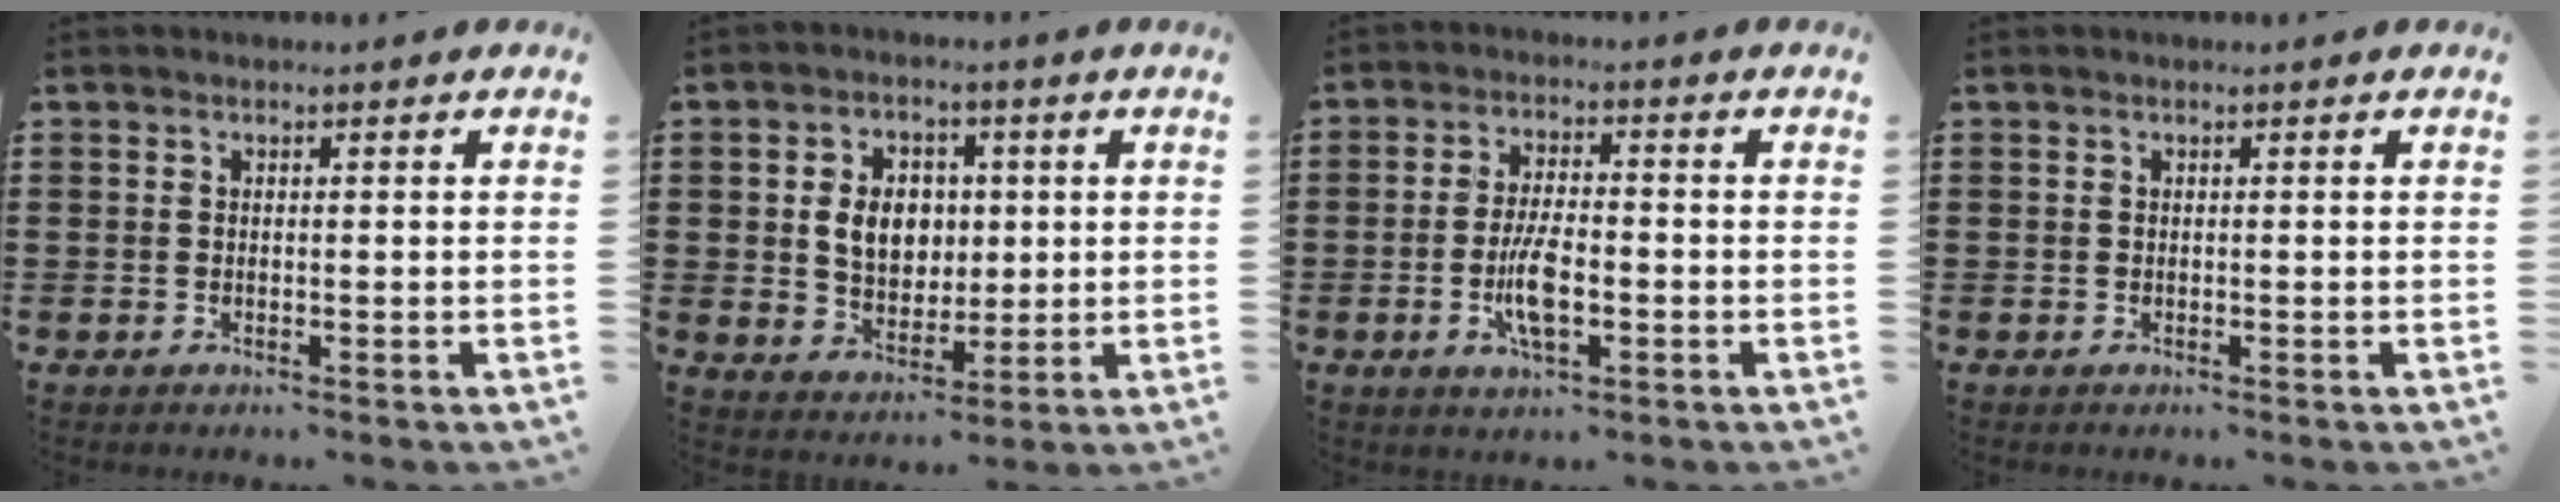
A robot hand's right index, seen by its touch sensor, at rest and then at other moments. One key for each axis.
{"total": 6.8, "fx": 0.7, "fy": 5.4, "fz": 4.2, "tx": -0.081, "ty": 0.011, "tz": 0.009}
{"total": 6.8, "fx": -1.8, "fy": 2.3, "fz": 6.1, "tx": -0.131, "ty": -0.003, "tz": -0.038}
{"total": 0.0}